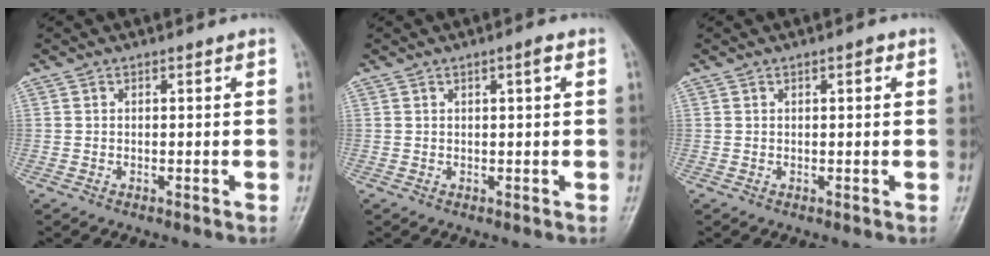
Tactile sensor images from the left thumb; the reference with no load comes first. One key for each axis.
{"total": 1.8, "fx": 0.7, "fy": 0.2, "fz": 1.7, "tx": -0.028, "ty": 0.001, "tz": 0.011}
{"total": 1.4, "fx": 0.6, "fy": 0.5, "fz": 1.2, "tx": -0.016, "ty": 0.002, "tz": 0.006}